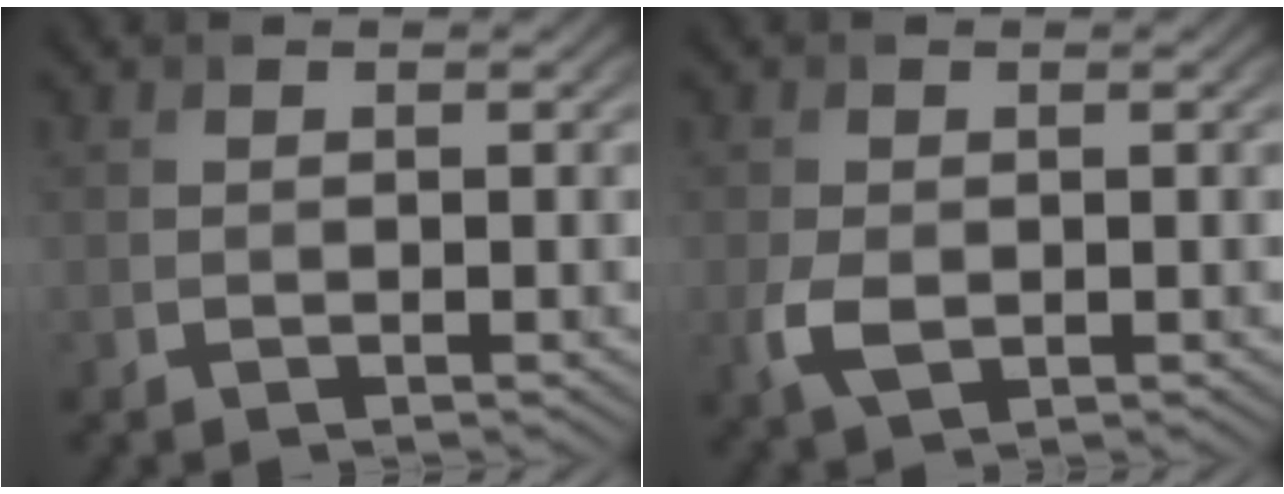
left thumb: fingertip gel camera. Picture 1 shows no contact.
{"total": 3.1, "force": [-0.7, 2.1, 2.3], "torque": [-0.064, -0.011, -0.009]}